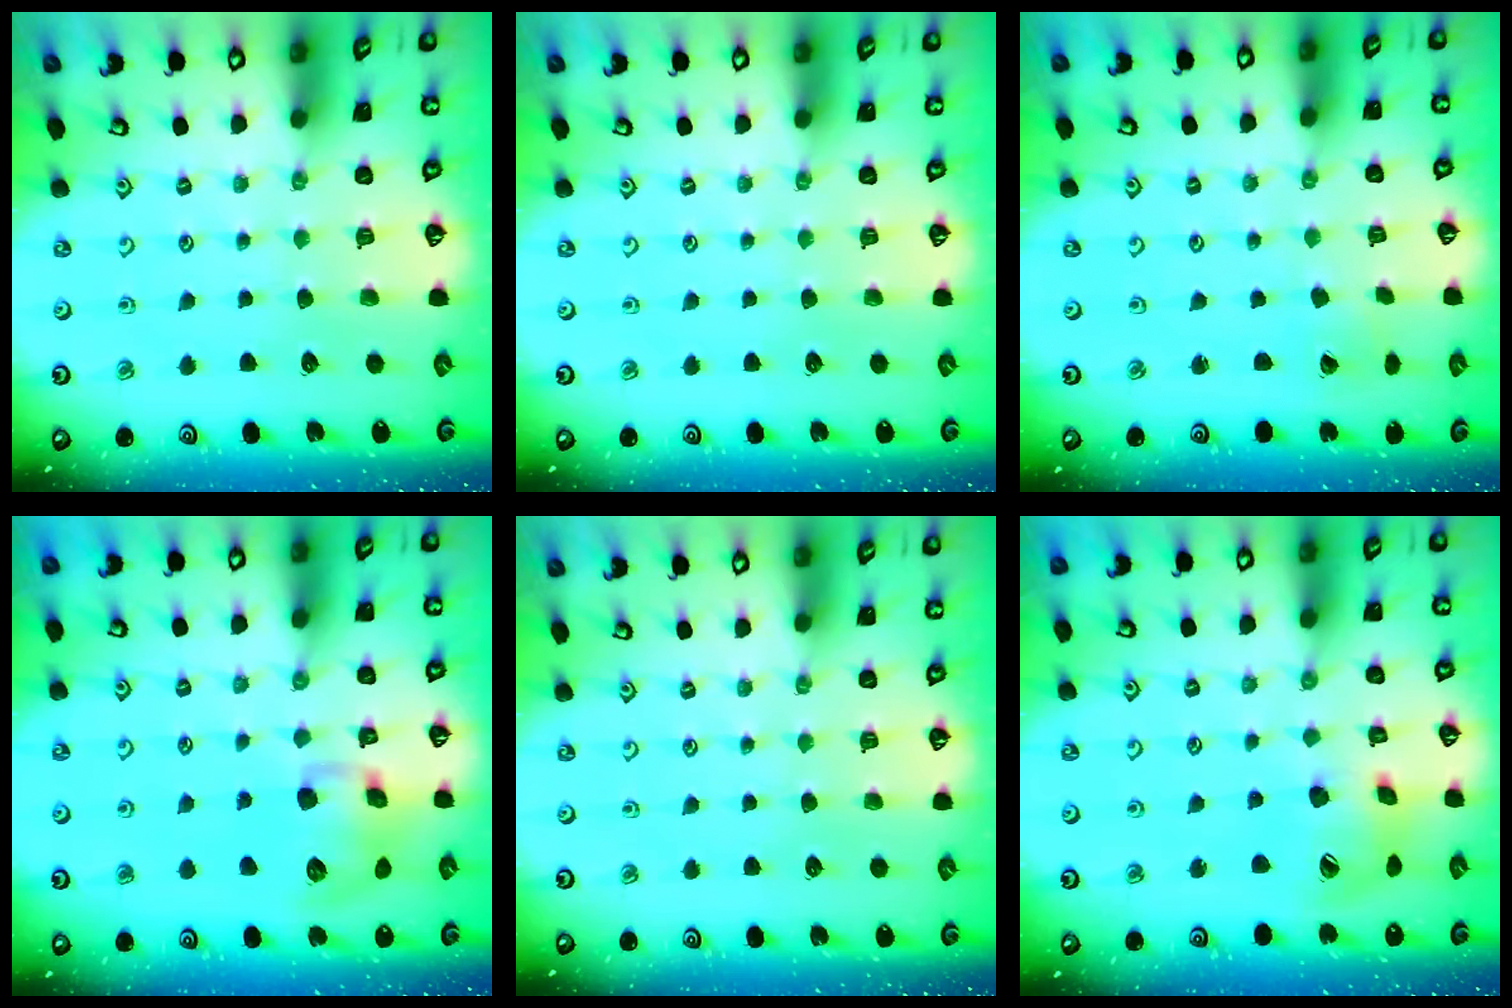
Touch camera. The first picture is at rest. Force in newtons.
{"total": 0.0}
{"total": 0.0}
{"total": 11.0, "press": 10.8, "slide": 1.8}
{"total": 0.0}
{"total": 13.9, "press": 13.8, "slide": 1.9}